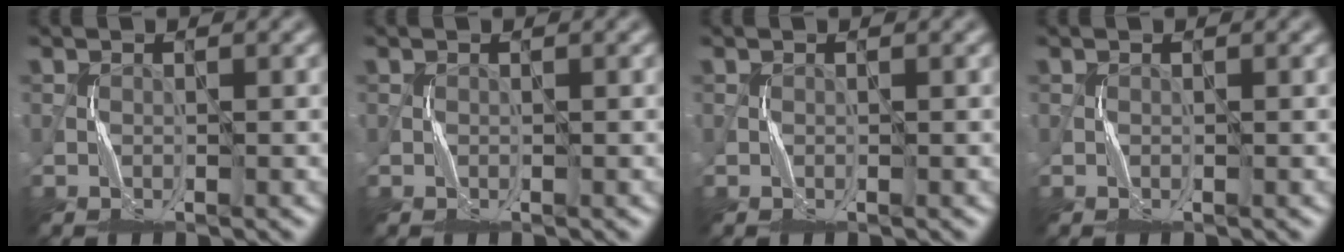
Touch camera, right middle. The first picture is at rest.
{"total": 0.0}
{"total": 0.0}
{"total": 0.0}